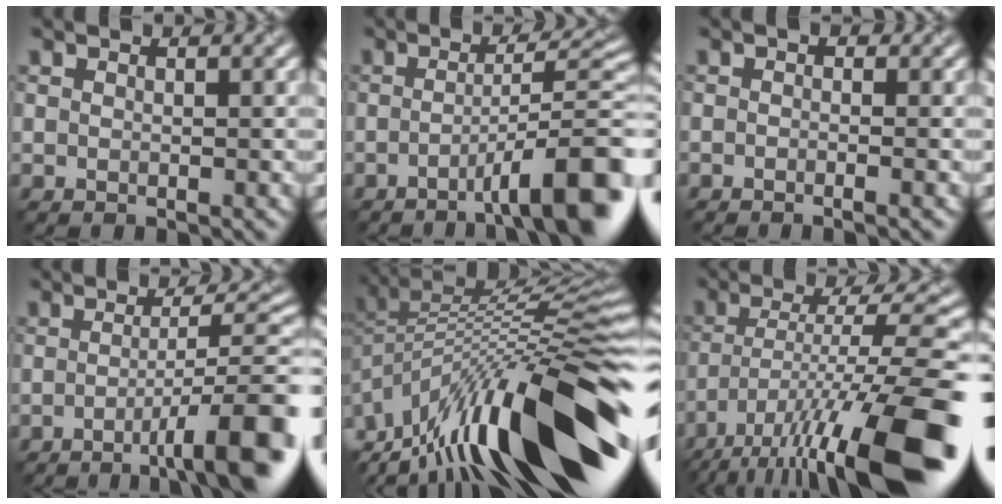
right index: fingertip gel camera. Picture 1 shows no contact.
{"total": 9.0, "force": [-4.4, 1.2, 7.8], "torque": [-0.094, 0.025, -0.065]}
{"total": 2.5, "force": [-0.3, 1.5, 2.0], "torque": [0.013, 0.010, -0.030]}
{"total": 9.9, "force": [-4.2, 1.7, 8.8], "torque": [-0.105, 0.016, -0.056]}
{"total": 14.5, "force": [-5.5, 5.0, 12.4], "torque": [-0.191, 0.033, -0.098]}
{"total": 15.5, "force": [-9.1, 3.6, 12.1], "torque": [-0.217, 0.009, -0.142]}